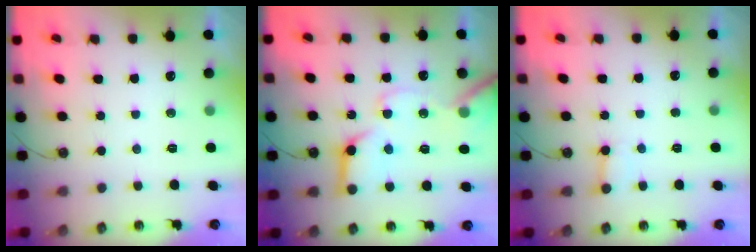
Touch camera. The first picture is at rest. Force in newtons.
{"total": 17.3, "press": 17.2, "slide": 2.3}
{"total": 3.8, "press": 3.8, "slide": 0.3}